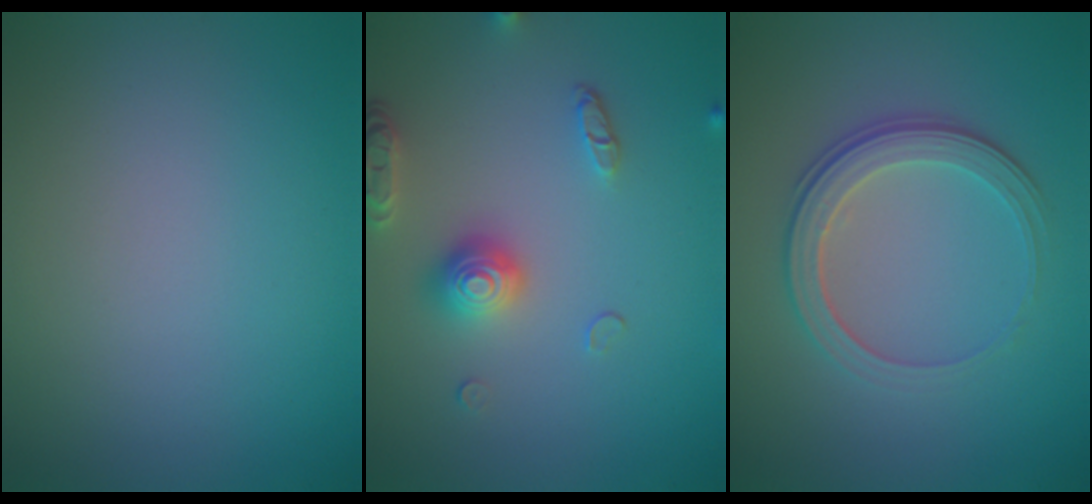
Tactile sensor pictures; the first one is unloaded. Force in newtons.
{"total": 3.6, "press": 3.0, "slide": 2.0}
{"total": 3.3, "press": 2.9, "slide": 1.6}